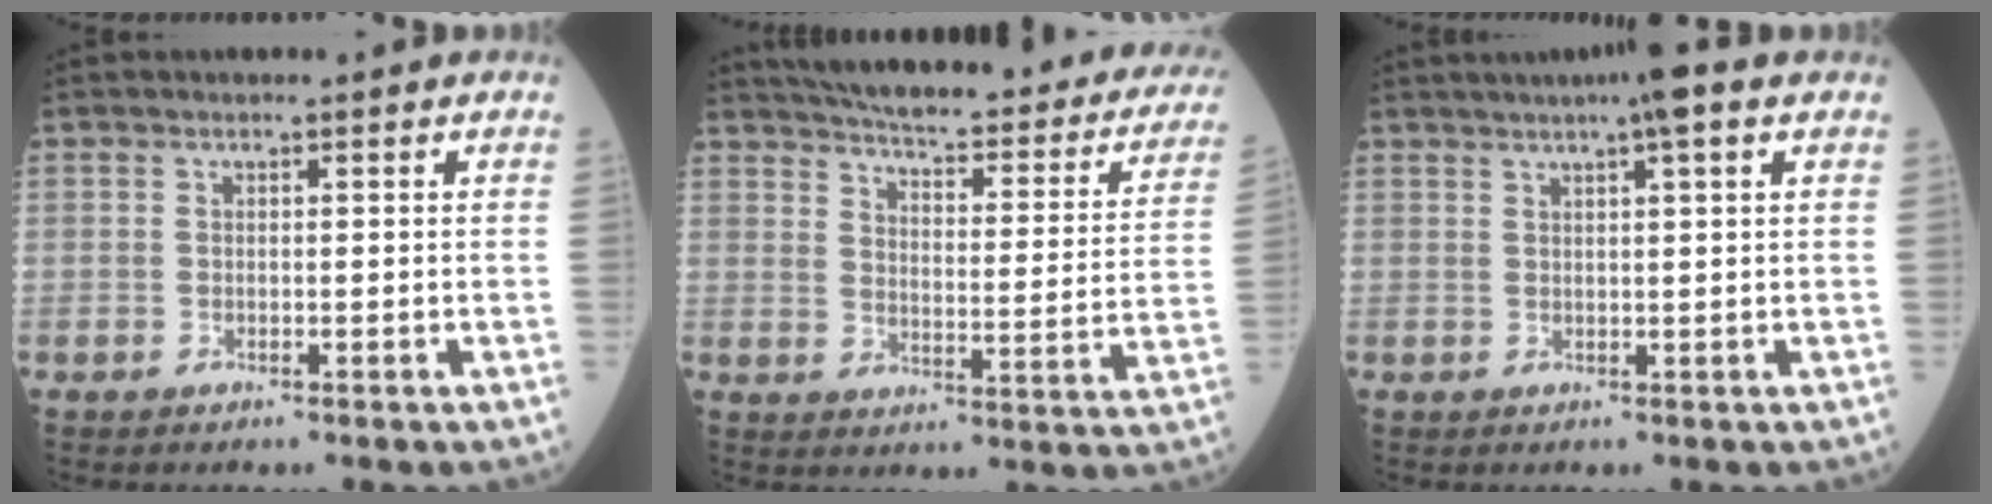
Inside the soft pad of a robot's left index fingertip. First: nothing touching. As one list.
[{"total": 29.4, "force": [25.1, 6.4, 14.0], "torque": [-0.199, -0.043, 0.294]}, {"total": 5.9, "force": [3.8, -0.1, 4.5], "torque": [-0.069, 0.025, 0.057]}]